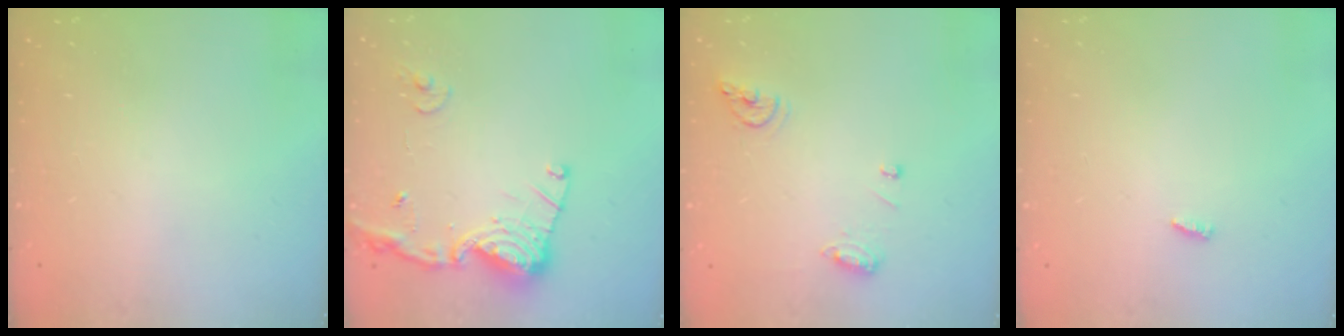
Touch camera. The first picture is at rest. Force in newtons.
{"total": 13.8, "press": 13.8, "slide": 1.5}
{"total": 7.9, "press": 7.9, "slide": 0.8}
{"total": 2.8, "press": 2.7, "slide": 0.3}